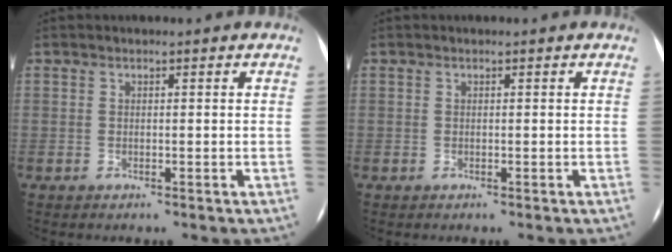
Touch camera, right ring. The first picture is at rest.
{"total": 0.0}